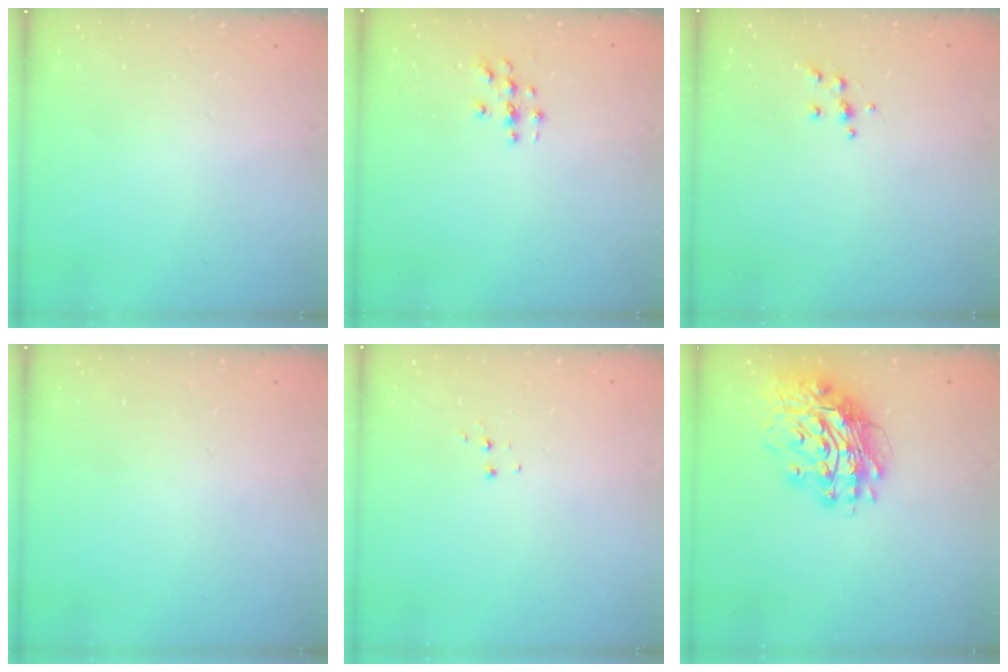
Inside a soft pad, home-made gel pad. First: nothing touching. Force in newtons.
{"total": 3.1, "press": 3.0, "slide": 0.3}
{"total": 4.5, "press": 4.5, "slide": 0.5}
{"total": 0.0}
{"total": 4.5, "press": 4.5, "slide": 0.4}
{"total": 16.0, "press": 15.9, "slide": 2.1}